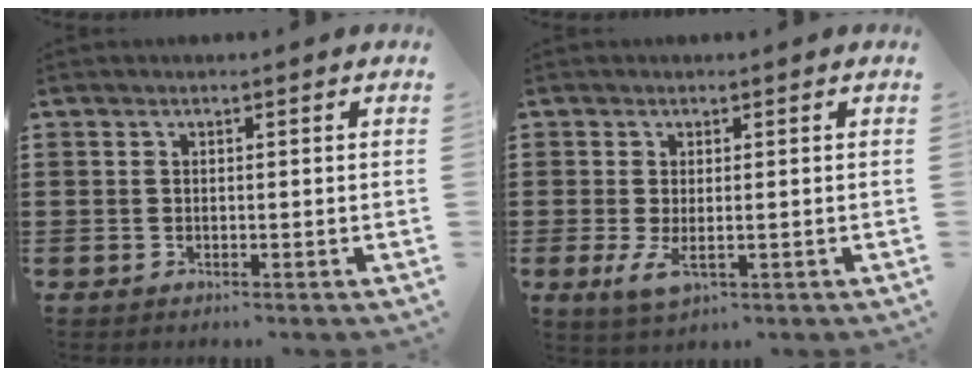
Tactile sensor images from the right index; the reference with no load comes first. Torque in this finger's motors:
{"motor_torque": [0.66, -0.18, 0.16, 0.07]}